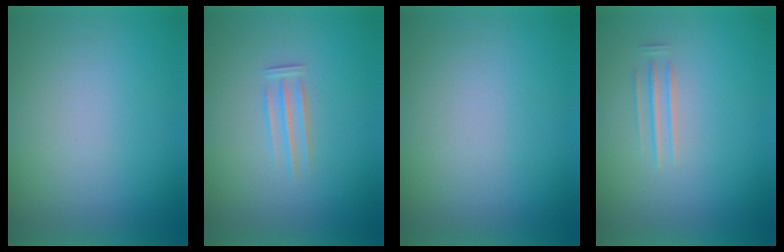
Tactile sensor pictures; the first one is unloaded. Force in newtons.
{"total": 1.3}
{"total": 0.0}
{"total": 1.6}